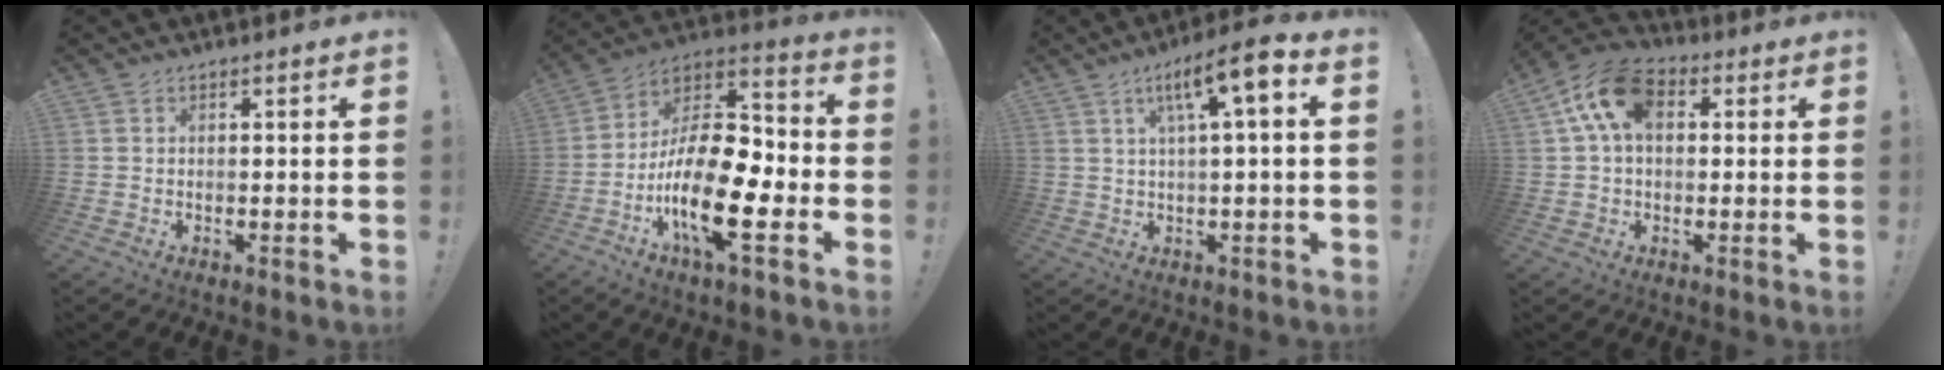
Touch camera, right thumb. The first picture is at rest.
{"total": 22.1, "force": [-7.8, 9.2, 18.5], "torque": [-0.356, 0.033, -0.126]}
{"total": 9.9, "force": [3.1, 1.2, 9.3], "torque": [-0.146, -0.012, 0.043]}
{"total": 13.2, "force": [3.8, 8.4, 9.5], "torque": [-0.177, 0.007, 0.073]}